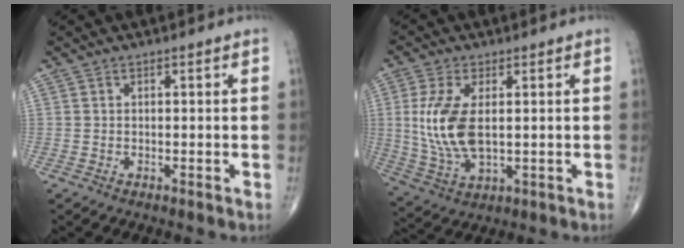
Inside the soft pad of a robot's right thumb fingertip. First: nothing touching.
{"total": 11.5, "force": [1.2, 5.7, 9.9], "torque": [-0.216, -0.009, 0.033]}